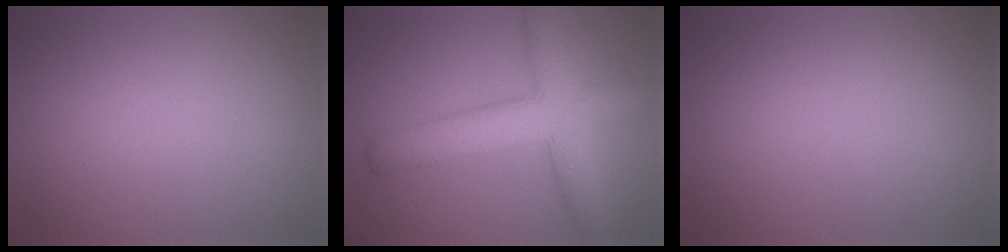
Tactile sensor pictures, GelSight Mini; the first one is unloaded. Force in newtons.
{"total": 7.2, "press": 7.2, "slide": 0.2}
{"total": 0.0}